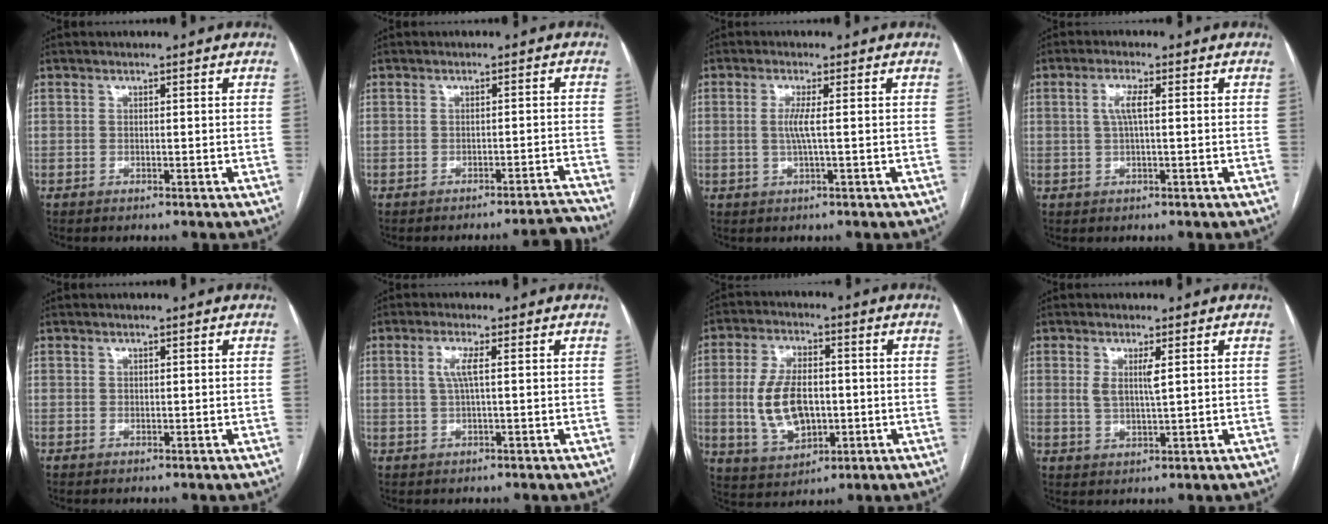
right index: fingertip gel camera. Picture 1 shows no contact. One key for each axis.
{"total": 8.7, "fx": -8.2, "fy": -2.4, "fz": 1.4, "tx": 0.007, "ty": 0.003, "tz": -0.111}
{"total": 2.7, "fx": 0.1, "fy": -0.3, "fz": 2.7, "tx": -0.060, "ty": -0.003, "tz": 0.001}
{"total": 3.1, "fx": 0.5, "fy": 0.4, "fz": 3.0, "tx": -0.063, "ty": 0.004, "tz": 0.011}
{"total": 0.0}
{"total": 2.9, "fx": 0.6, "fy": 0.2, "fz": 2.9, "tx": -0.063, "ty": 0.005, "tz": 0.013}
{"total": 10.6, "fx": -0.8, "fy": 5.9, "fz": 8.8, "tx": -0.184, "ty": 0.007, "tz": -0.003}
{"total": 3.5, "fx": 1.0, "fy": 0.5, "fz": 3.3, "tx": -0.068, "ty": -0.005, "tz": 0.022}